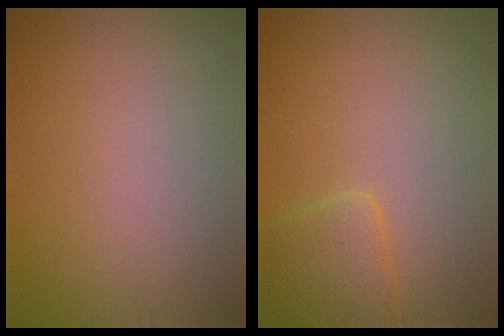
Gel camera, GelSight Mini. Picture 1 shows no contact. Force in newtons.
{"total": 2.5, "press": 2.5, "slide": 0.2}